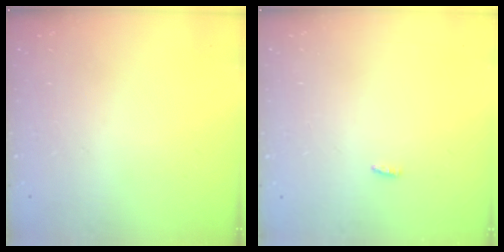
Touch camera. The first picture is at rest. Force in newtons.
{"total": 6.6, "press": 2.7, "slide": 6.1}